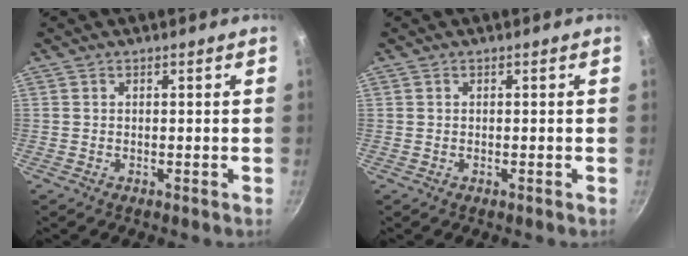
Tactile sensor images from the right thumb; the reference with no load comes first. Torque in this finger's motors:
{"motor_torque": [0.33, 0.05, 0.42, -0.07, 0.00]}